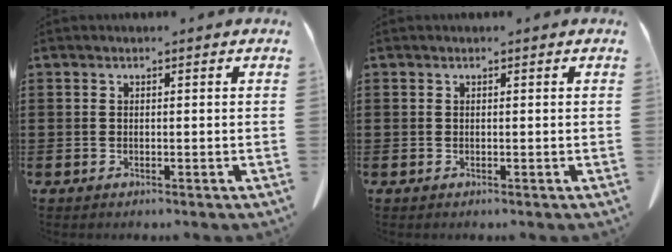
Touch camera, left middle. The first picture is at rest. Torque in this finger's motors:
{"motor_torque": [-0.18, 0.24, -0.02, -0.01]}